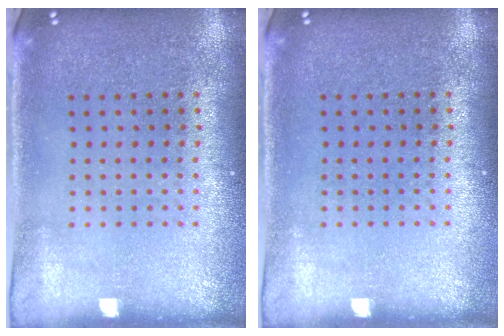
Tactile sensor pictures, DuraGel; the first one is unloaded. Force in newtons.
{"total": 0.0}